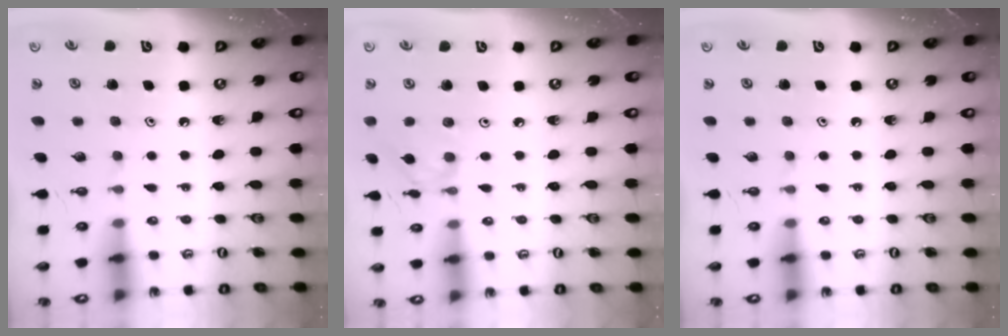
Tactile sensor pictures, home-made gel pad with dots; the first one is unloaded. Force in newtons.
{"total": 2.0, "press": 2.0, "slide": 0.3}
{"total": 0.0}